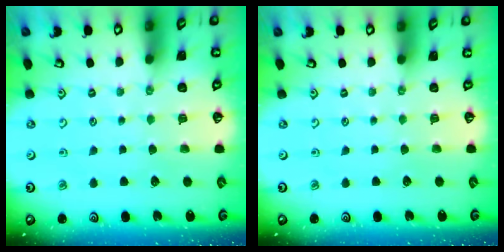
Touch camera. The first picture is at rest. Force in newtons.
{"total": 0.0}